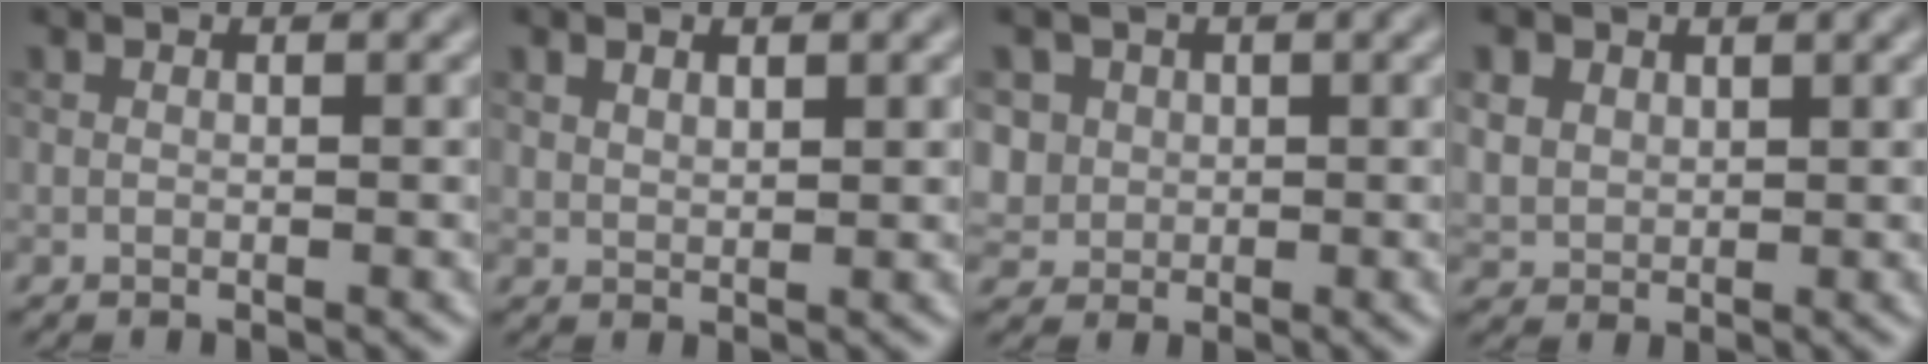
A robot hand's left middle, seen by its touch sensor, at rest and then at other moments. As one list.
[{"total": 0.6, "force": [0.5, 0.0, 0.3], "torque": [-0.011, 0.001, 0.022]}, {"total": 1.8, "force": [0.7, 1.6, 0.0], "torque": [-0.022, -0.002, 0.045]}, {"total": 2.4, "force": [1.3, 1.9, 0.8], "torque": [-0.039, 0.005, 0.039]}]